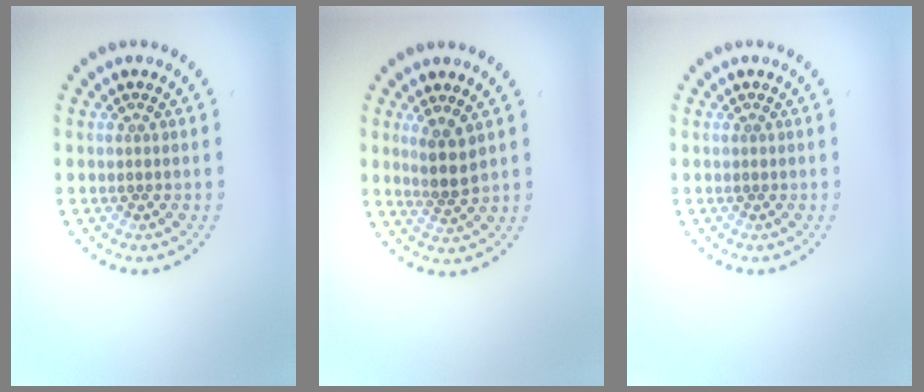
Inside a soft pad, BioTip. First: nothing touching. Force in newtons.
{"total": 2.5, "press": 2.0, "slide": 1.4}
{"total": 0.0}